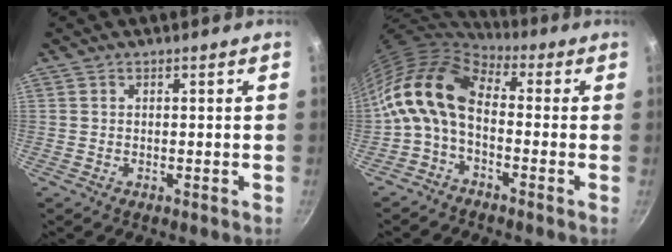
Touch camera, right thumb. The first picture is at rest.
{"total": 12.3, "force": [-0.8, 7.3, 9.9], "torque": [-0.188, 0.028, -0.034]}